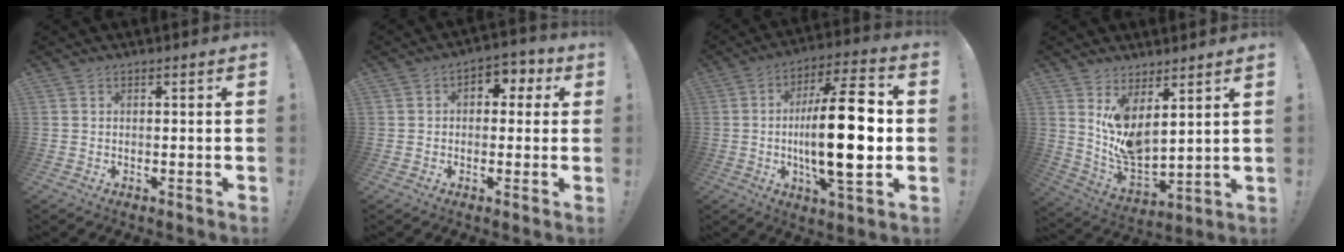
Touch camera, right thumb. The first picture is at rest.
{"total": 5.1, "force": [0.5, 4.1, 3.1], "torque": [-0.026, 0.003, 0.006]}
{"total": 23.3, "force": [-1.3, 6.8, 22.2], "torque": [-0.381, -0.005, -0.028]}
{"total": 8.9, "force": [5.9, 3.3, 5.8], "torque": [-0.109, -0.067, 0.113]}